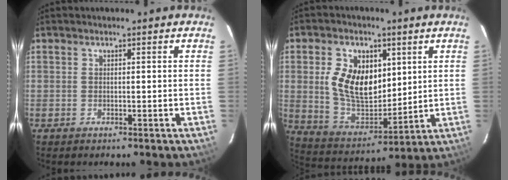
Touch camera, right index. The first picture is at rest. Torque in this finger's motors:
{"motor_torque": [0.47, 0.12, 0.75, 0.15]}